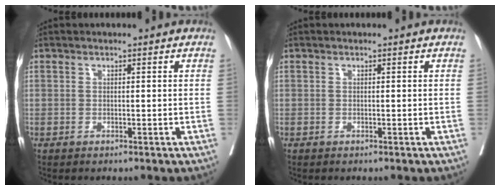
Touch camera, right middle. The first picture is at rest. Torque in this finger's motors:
{"motor_torque": [0.20, -0.09, -0.02, -0.01]}